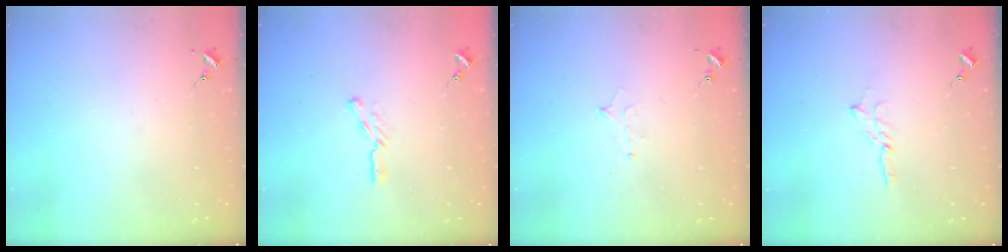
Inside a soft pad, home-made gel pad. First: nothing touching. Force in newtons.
{"total": 4.7, "press": 4.7, "slide": 0.3}
{"total": 5.8, "press": 5.7, "slide": 0.6}
{"total": 2.0, "press": 2.0, "slide": 0.2}